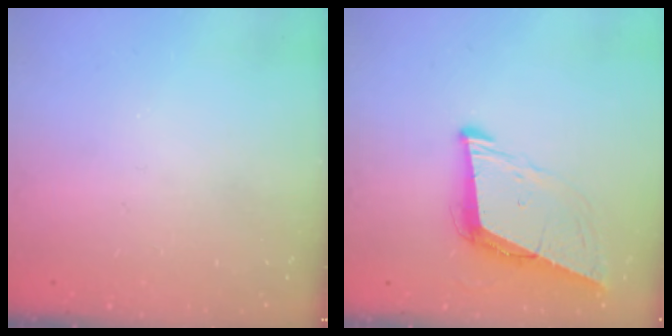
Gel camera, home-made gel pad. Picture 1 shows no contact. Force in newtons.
{"total": 9.1, "press": 8.3, "slide": 3.7}